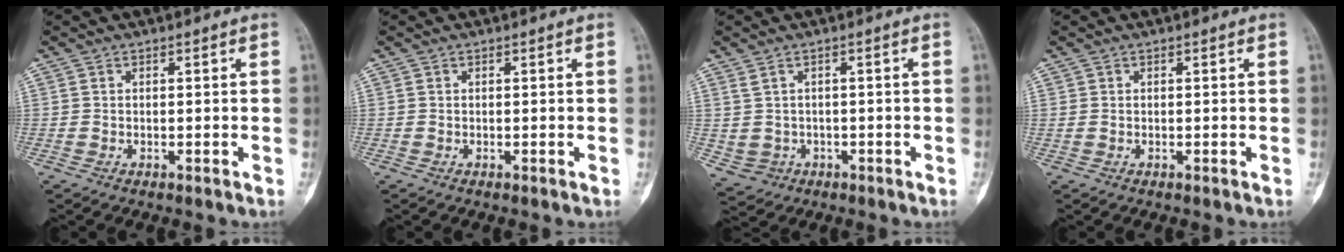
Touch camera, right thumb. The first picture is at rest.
{"total": 0.0}
{"total": 4.1, "force": [-0.2, 3.7, 1.8], "torque": [-0.030, 0.005, 0.011]}
{"total": 0.6, "force": [0.1, 0.5, 0.4], "torque": [-0.008, 0.004, 0.003]}